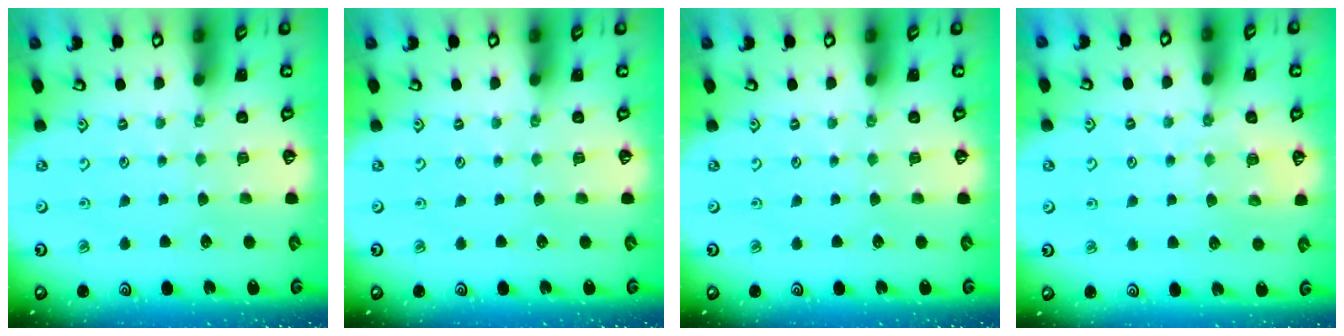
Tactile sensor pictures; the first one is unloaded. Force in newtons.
{"total": 0.0}
{"total": 0.0}
{"total": 6.9, "press": 6.9, "slide": 0.7}